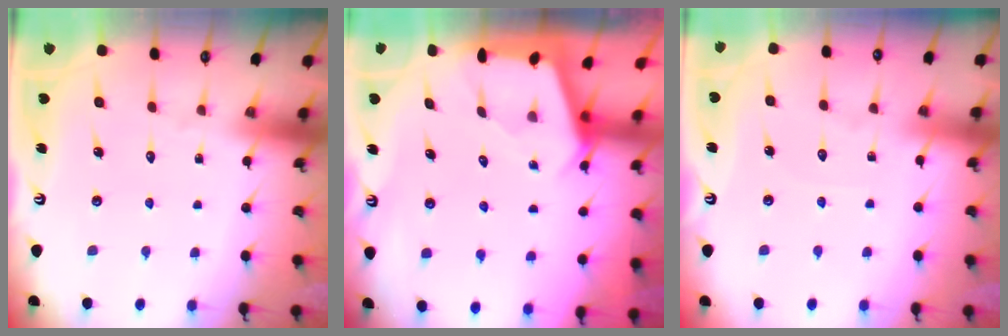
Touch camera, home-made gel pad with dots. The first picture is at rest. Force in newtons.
{"total": 2.4, "press": 2.4, "slide": 0.3}
{"total": 3.0, "press": 2.9, "slide": 0.4}